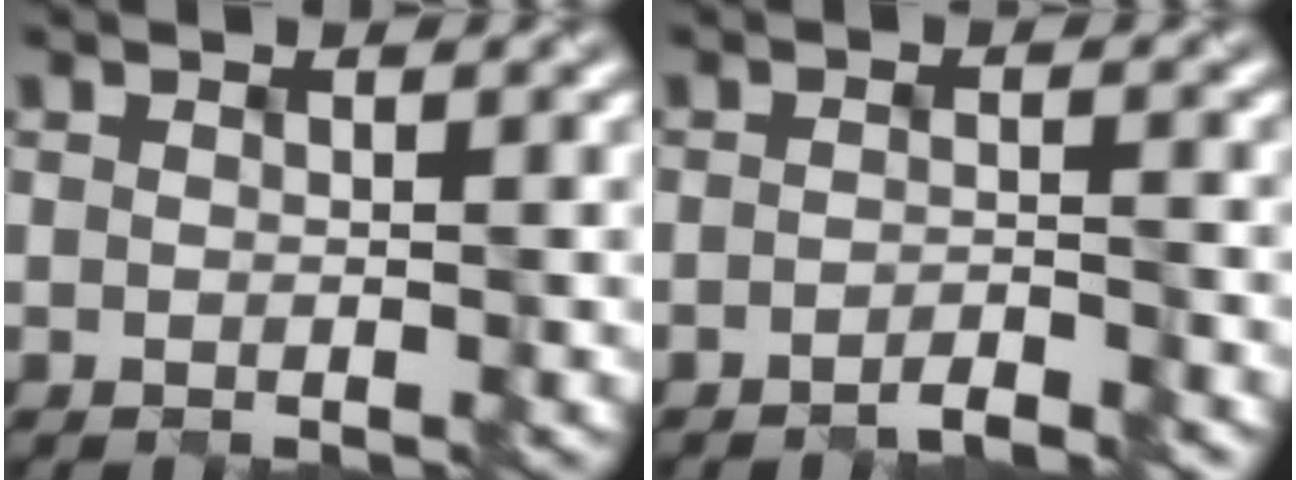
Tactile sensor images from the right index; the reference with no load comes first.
{"total": 2.0, "force": [-1.9, 0.1, 0.7], "torque": [-0.005, 0.000, -0.041]}